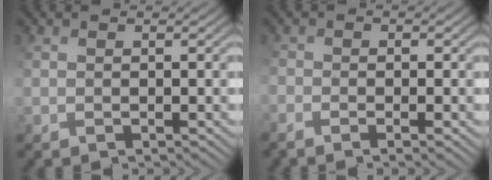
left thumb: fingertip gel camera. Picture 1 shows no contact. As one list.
[{"total": 2.8, "force": [-1.6, 0.8, 2.1], "torque": [-0.045, -0.010, -0.033]}]